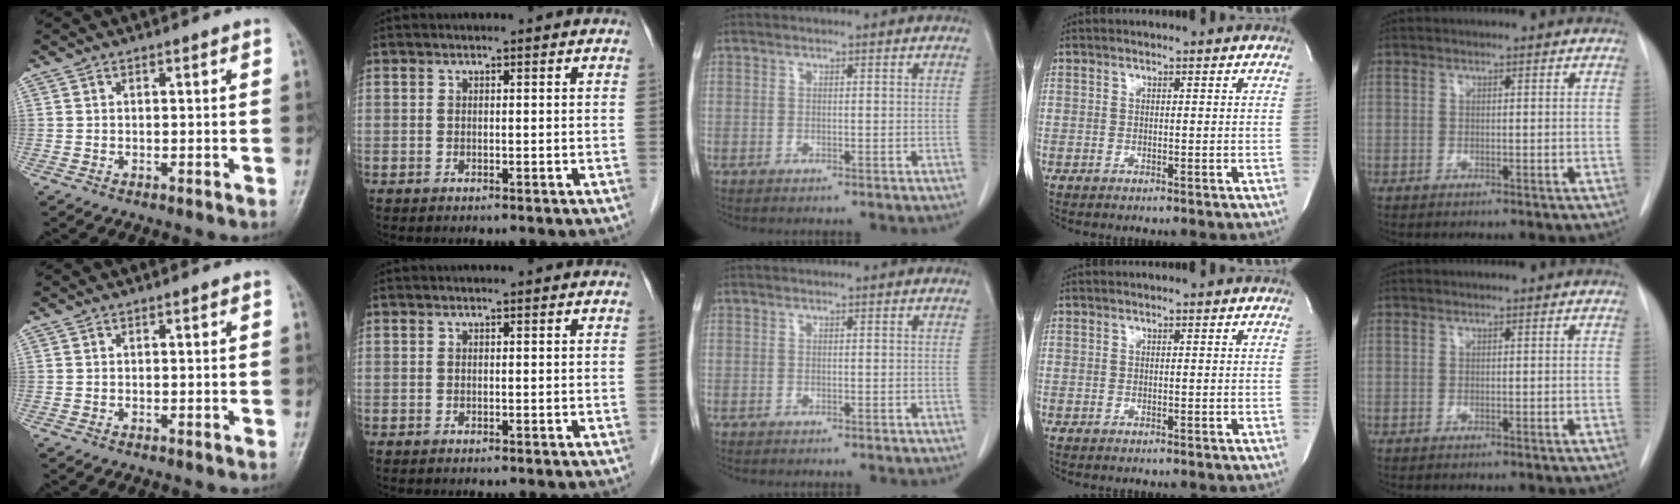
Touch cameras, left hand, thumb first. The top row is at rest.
{}